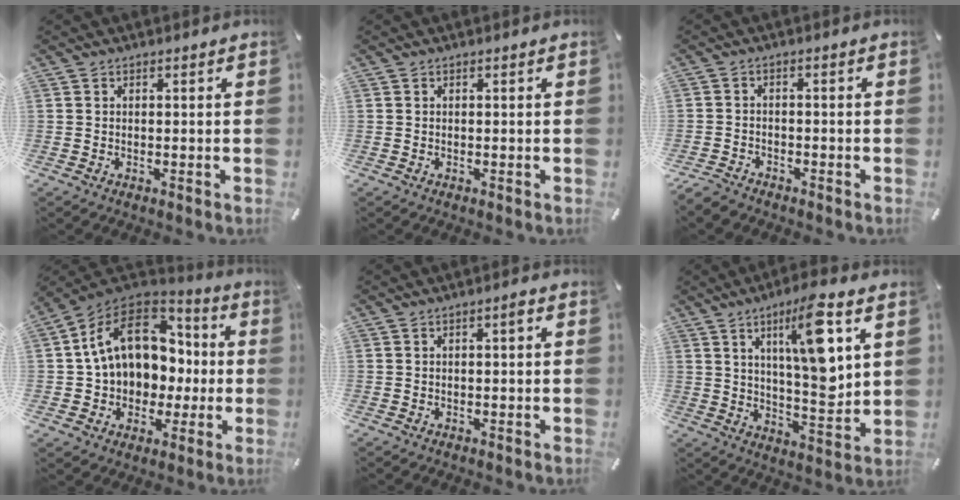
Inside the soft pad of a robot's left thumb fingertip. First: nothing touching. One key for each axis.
{"total": 0.0}
{"total": 3.0, "fx": -2.7, "fy": 1.2, "fz": 0.7, "tx": -0.024, "ty": 0.011, "tz": -0.057}
{"total": 17.3, "fx": 3.5, "fy": 13.4, "fz": 10.4, "tx": -0.197, "ty": -0.003, "tz": 0.067}
{"total": 2.1, "fx": -0.2, "fy": 0.6, "fz": 2.0, "tx": -0.037, "ty": 0.008, "tz": -0.006}
{"total": 15.1, "fx": 6.2, "fy": 4.4, "fz": 13.1, "tx": -0.199, "ty": -0.025, "tz": 0.094}